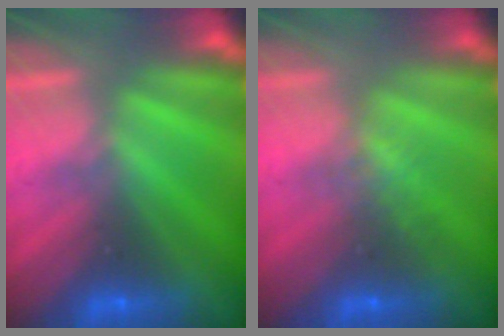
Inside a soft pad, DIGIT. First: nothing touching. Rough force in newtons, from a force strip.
{"total": 1.9}